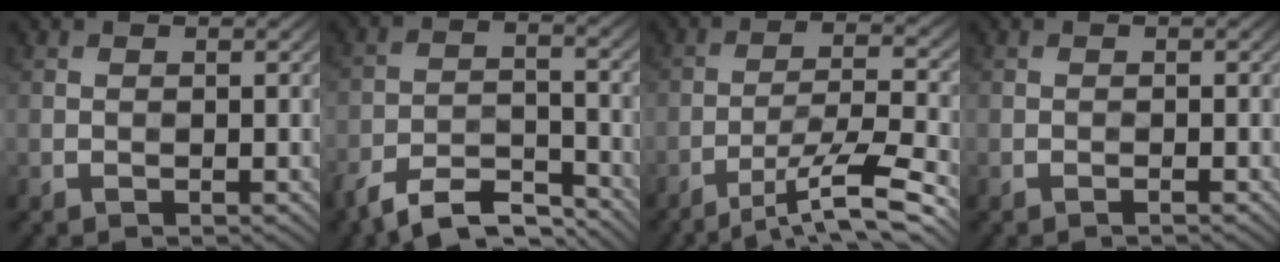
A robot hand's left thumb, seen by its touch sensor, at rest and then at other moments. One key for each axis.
{"total": 9.0, "fx": -7.5, "fy": 2.8, "fz": 4.1, "tx": -0.073, "ty": -0.001, "tz": -0.144}
{"total": 11.0, "fx": -7.6, "fy": 1.7, "fz": 7.8, "tx": -0.146, "ty": 0.007, "tz": -0.124}
{"total": 0.5, "fx": -0.4, "fy": 0.0, "fz": 0.3, "tx": -0.004, "ty": 0.001, "tz": -0.009}